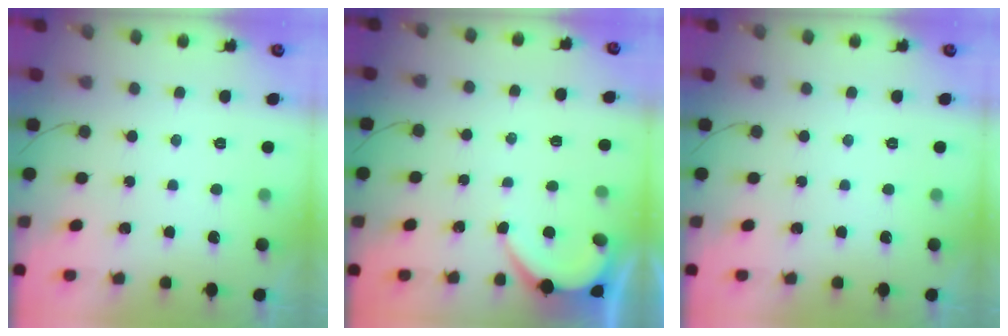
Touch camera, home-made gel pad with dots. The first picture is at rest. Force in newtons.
{"total": 2.6, "press": 2.6, "slide": 0.4}
{"total": 0.0}